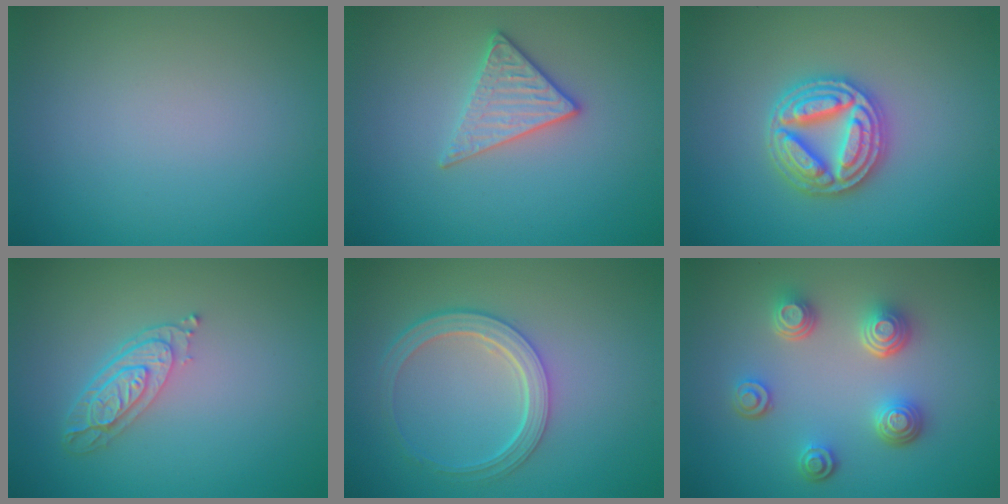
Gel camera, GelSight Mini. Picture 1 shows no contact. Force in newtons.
{"total": 2.7, "press": 2.5, "slide": 1.1}
{"total": 4.9, "press": 4.8, "slide": 0.8}
{"total": 3.8, "press": 2.9, "slide": 2.4}
{"total": 4.4, "press": 3.4, "slide": 2.8}
{"total": 4.4, "press": 3.4, "slide": 2.8}